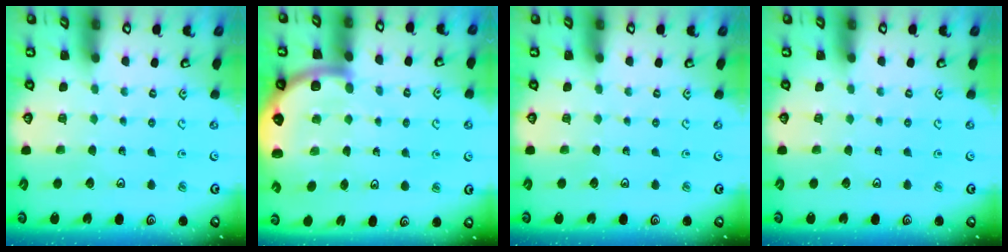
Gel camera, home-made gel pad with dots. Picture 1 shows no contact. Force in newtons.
{"total": 8.2, "press": 7.9, "slide": 2.0}
{"total": 0.0}
{"total": 0.0}